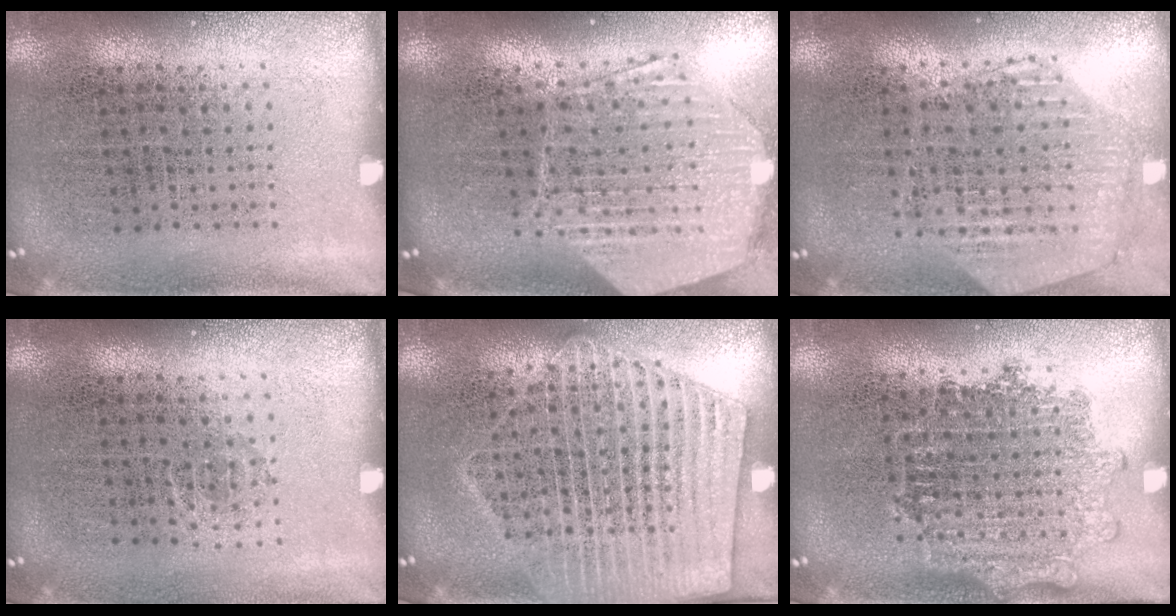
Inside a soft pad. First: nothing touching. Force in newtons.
{"total": 2.5, "press": 2.1, "slide": 1.4}
{"total": 1.1, "press": 1.1, "slide": 0.2}
{"total": 0.5, "press": 0.4, "slide": 0.4}
{"total": 2.0, "press": 1.8, "slide": 0.9}
{"total": 1.2, "press": 1.1, "slide": 0.5}